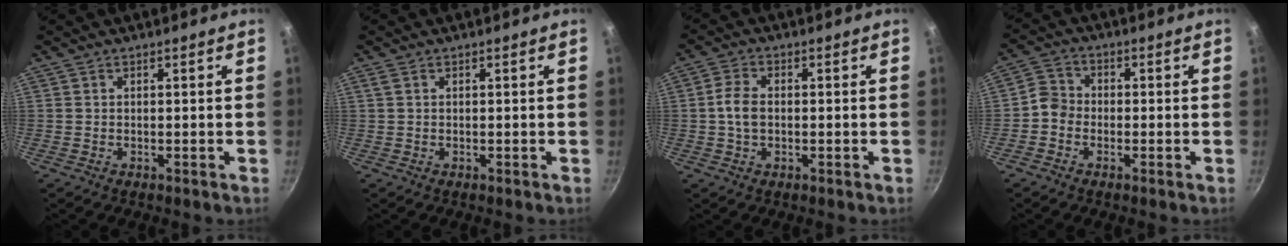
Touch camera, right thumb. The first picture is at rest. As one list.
[{"total": 0.9, "force": [0.4, 0.5, 0.6], "torque": [-0.014, 0.003, 0.009]}, {"total": 4.6, "force": [-0.3, 2.9, 3.6], "torque": [-0.072, 0.014, -0.009]}, {"total": 4.1, "force": [-1.4, 3.5, 1.5], "torque": [-0.010, 0.020, -0.040]}]